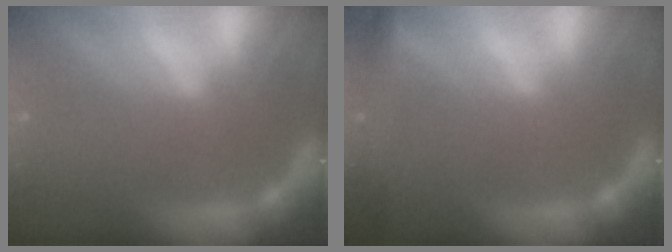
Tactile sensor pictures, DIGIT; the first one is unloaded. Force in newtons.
{"total": 4.5}